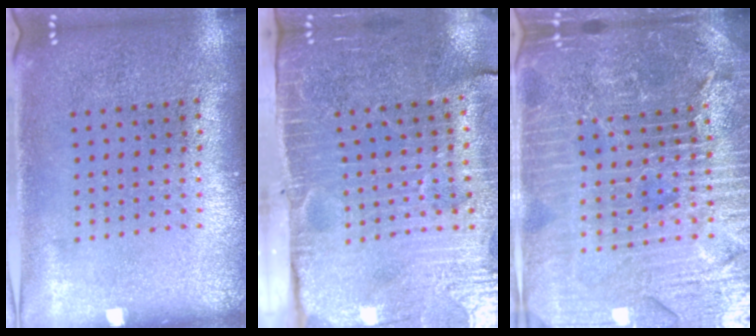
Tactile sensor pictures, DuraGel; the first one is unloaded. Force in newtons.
{"total": 4.3, "press": 3.8, "slide": 1.8}
{"total": 5.4, "press": 4.9, "slide": 2.3}